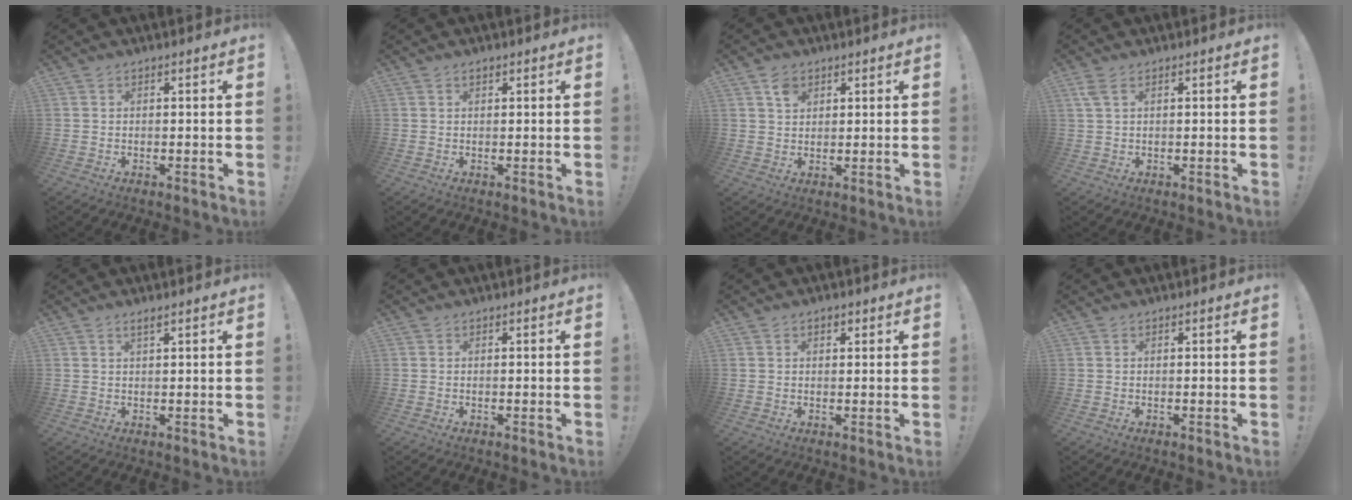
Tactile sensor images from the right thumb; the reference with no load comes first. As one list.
[{"total": 0.8, "force": [0.6, 0.4, 0.5], "torque": [-0.007, 0.000, 0.010]}, {"total": 3.9, "force": [2.3, 2.8, 1.6], "torque": [-0.008, -0.013, 0.037]}, {"total": 2.9, "force": [1.5, 0.8, 2.4], "torque": [-0.042, -0.003, 0.027]}, {"total": 1.7, "force": [1.1, 0.1, 1.3], "torque": [-0.024, -0.001, 0.018]}, {"total": 0.0}, {"total": 1.5, "force": [0.8, 1.0, 0.7], "torque": [-0.004, -0.003, 0.013]}, {"total": 0.0}]